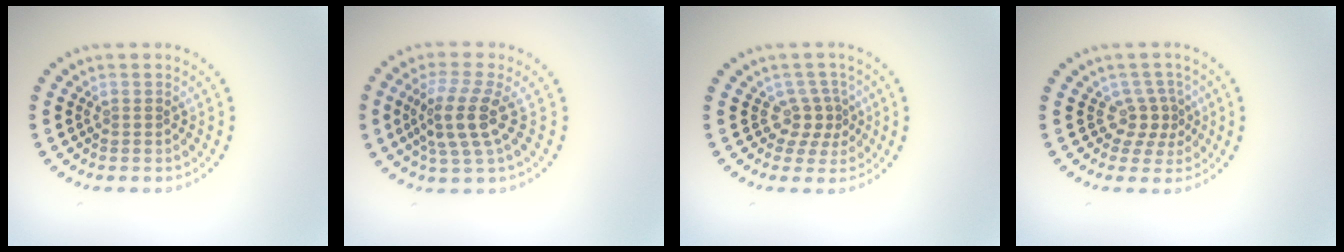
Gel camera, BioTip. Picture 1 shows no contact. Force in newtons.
{"total": 3.9, "press": 3.2, "slide": 2.2}
{"total": 2.3, "press": 1.6, "slide": 1.7}
{"total": 2.3, "press": 1.6, "slide": 1.7}